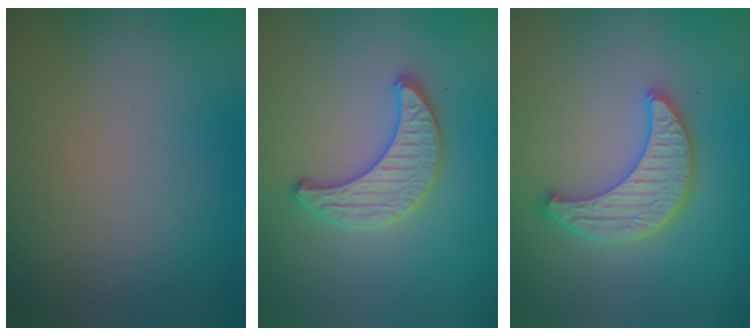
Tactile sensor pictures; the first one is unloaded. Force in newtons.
{"total": 2.7, "press": 2.7, "slide": 0.1}
{"total": 4.1, "press": 3.7, "slide": 1.8}